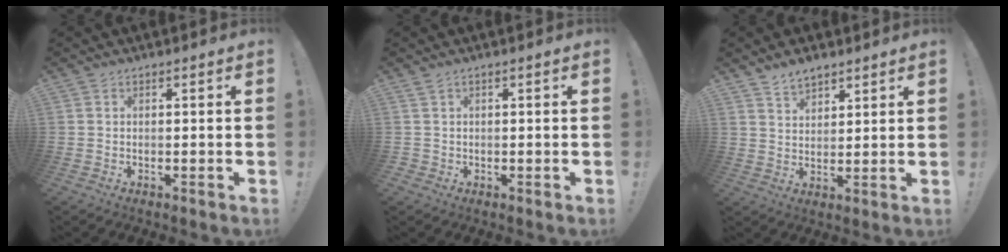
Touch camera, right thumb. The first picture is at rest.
{"total": 1.5, "force": [0.4, 1.4, 0.4], "torque": [-0.011, 0.005, 0.009]}
{"total": 5.7, "force": [4.7, 2.7, 1.7], "torque": [-0.026, -0.026, 0.088]}